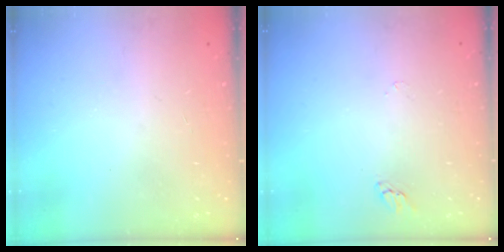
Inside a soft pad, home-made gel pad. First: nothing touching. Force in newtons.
{"total": 2.5, "press": 2.5, "slide": 0.2}